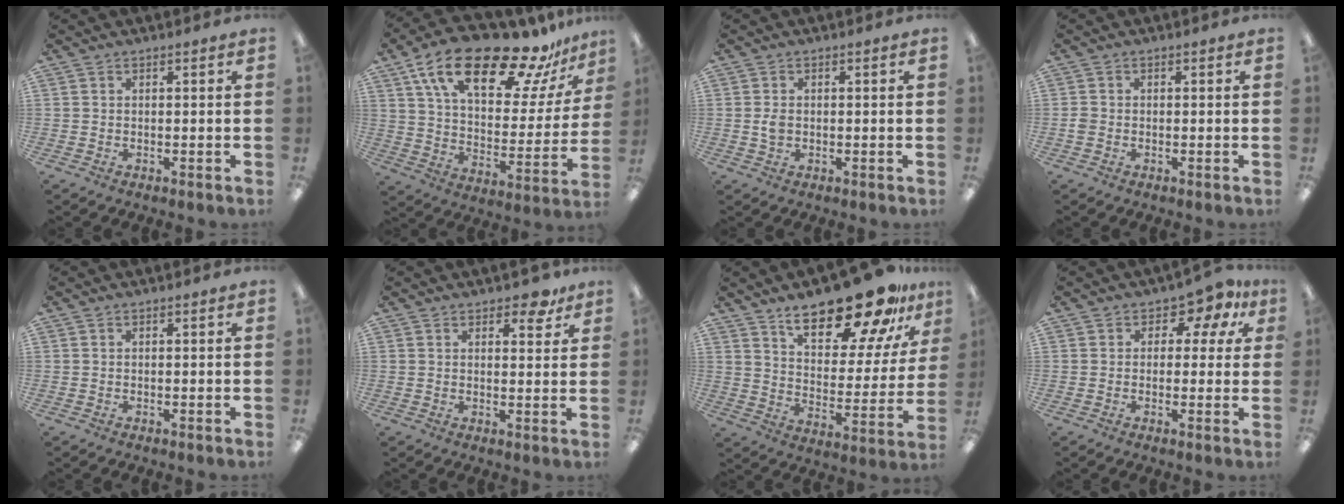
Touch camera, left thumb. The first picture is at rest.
{"total": 24.7, "force": [17.5, 9.1, 14.9], "torque": [-0.247, -0.104, 0.294]}
{"total": 2.3, "force": [0.0, 1.6, 1.6], "torque": [-0.031, 0.003, -0.001]}
{"total": 1.4, "force": [-0.5, 1.2, 0.7], "torque": [-0.010, 0.003, -0.009]}
{"total": 0.0}
{"total": 4.8, "force": [3.6, 2.2, 2.3], "torque": [-0.013, -0.019, 0.058]}
{"total": 22.2, "force": [17.3, 7.5, 11.8], "torque": [-0.172, -0.115, 0.289]}
{"total": 5.6, "force": [2.6, 4.0, 2.8], "torque": [-0.040, -0.012, 0.043]}